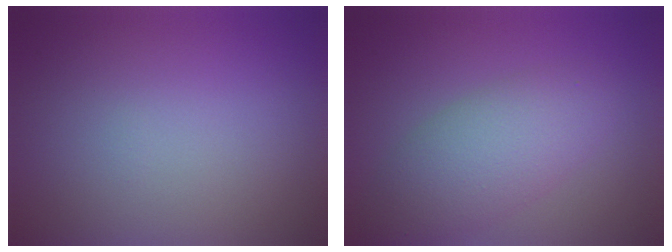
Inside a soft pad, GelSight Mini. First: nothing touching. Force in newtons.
{"total": 4.6, "press": 4.6, "slide": 0.2}